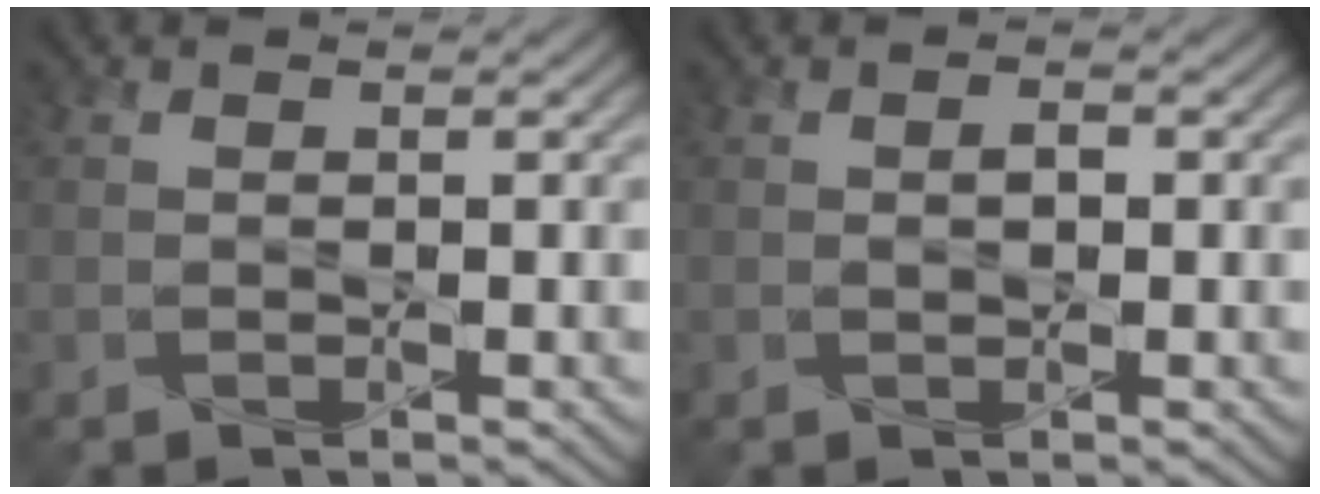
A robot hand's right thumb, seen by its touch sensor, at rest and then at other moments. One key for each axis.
{"total": 1.2, "fx": 0.1, "fy": 0.7, "fz": 1.0, "tx": -0.016, "ty": -0.001, "tz": 0.001}